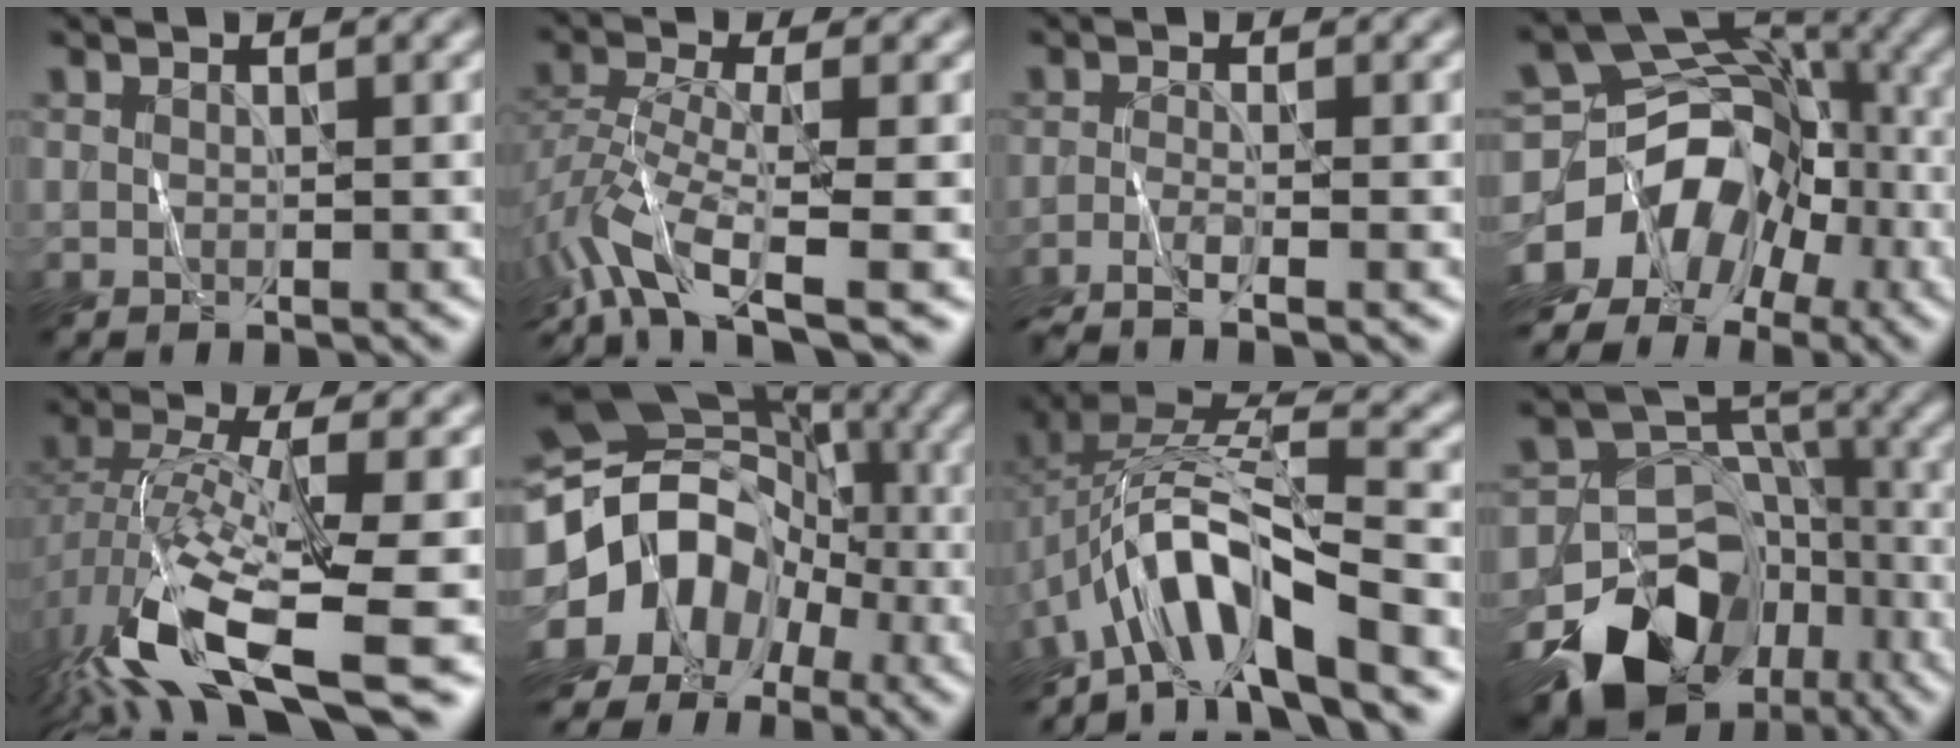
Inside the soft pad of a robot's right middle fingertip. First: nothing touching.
{"total": 6.7, "force": [-3.8, 2.5, 4.9], "torque": [-0.104, -0.003, -0.081]}
{"total": 3.0, "force": [-2.3, 0.0, 1.9], "torque": [-0.042, -0.004, -0.046]}
{"total": 12.0, "force": [-7.0, 8.5, 4.7], "torque": [-0.082, 0.001, -0.118]}
{"total": 12.5, "force": [-6.0, 4.0, 10.2], "torque": [-0.218, -0.016, -0.108]}
{"total": 14.0, "force": [-5.3, 11.4, 6.1], "torque": [-0.116, -0.005, -0.109]}
{"total": 8.7, "force": [-4.4, 2.5, 7.1], "torque": [-0.128, 0.017, -0.086]}
{"total": 15.0, "force": [-9.5, 10.1, 5.8], "torque": [-0.116, -0.011, -0.148]}